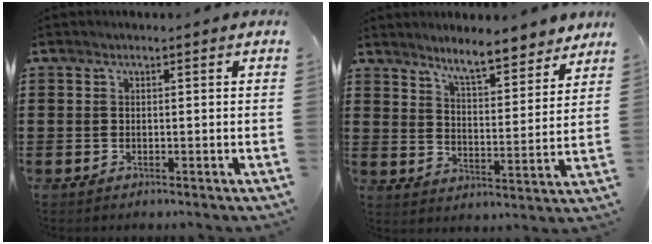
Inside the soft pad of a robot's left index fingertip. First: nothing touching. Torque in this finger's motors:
{"motor_torque": [2.14, 0.00, 0.57, 0.12]}